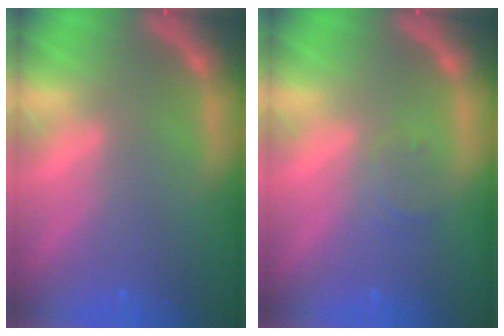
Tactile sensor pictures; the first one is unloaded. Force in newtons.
{"total": 1.5}